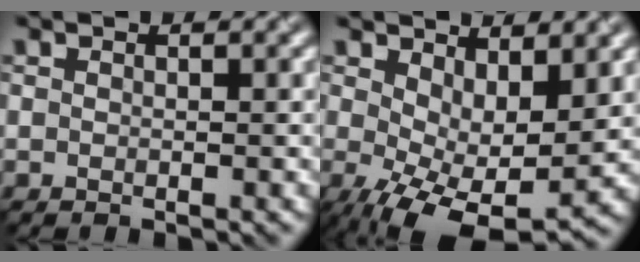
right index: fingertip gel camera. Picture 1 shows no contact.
{"total": 7.9, "force": [-0.5, 3.5, 7.0], "torque": [-0.127, -0.014, -0.001]}